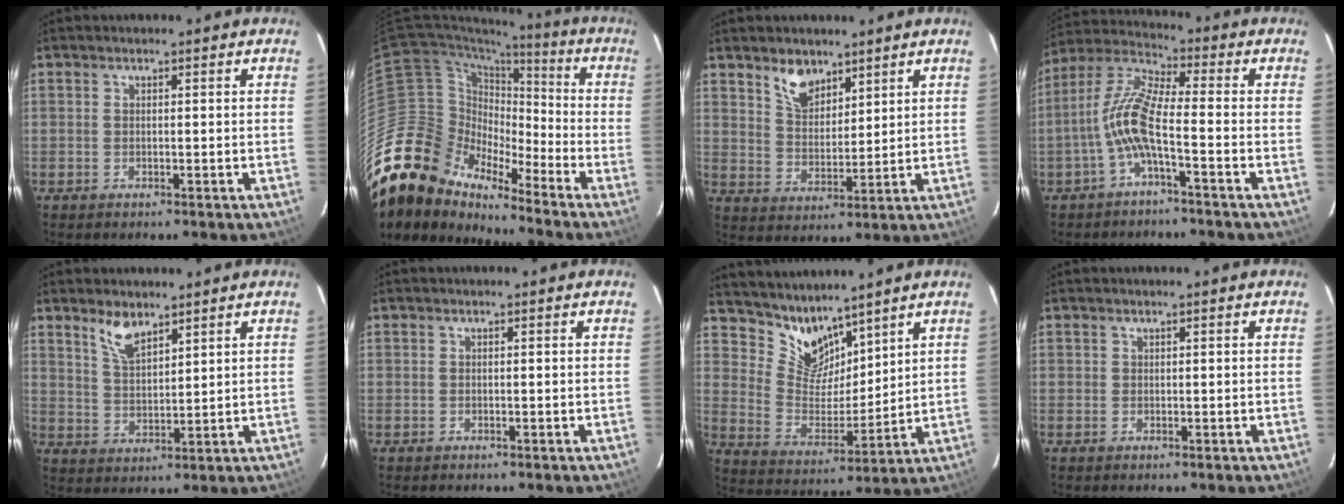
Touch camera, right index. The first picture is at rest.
{"total": 18.4, "force": [-15.2, 8.2, 6.3], "torque": [-0.127, -0.004, -0.293]}
{"total": 6.7, "force": [4.9, 3.2, 3.1], "torque": [-0.048, 0.004, 0.096]}
{"total": 8.9, "force": [-3.1, 1.5, 8.2], "torque": [-0.188, 0.014, -0.064]}
{"total": 5.7, "force": [4.4, 1.8, 3.2], "torque": [-0.059, 0.001, 0.089]}
{"total": 0.0}
{"total": 9.4, "force": [8.4, 3.5, 2.3], "torque": [-0.044, -0.009, 0.168]}
{"total": 0.0}